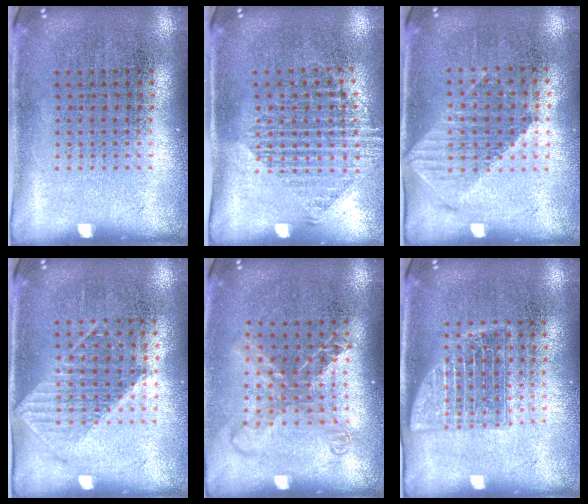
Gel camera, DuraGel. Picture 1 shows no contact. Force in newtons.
{"total": 1.5, "press": 1.2, "slide": 0.9}
{"total": 1.1, "press": 1.0, "slide": 0.4}
{"total": 1.1, "press": 1.0, "slide": 0.3}
{"total": 1.6, "press": 1.3, "slide": 0.9}
{"total": 1.8, "press": 1.7, "slide": 0.3}